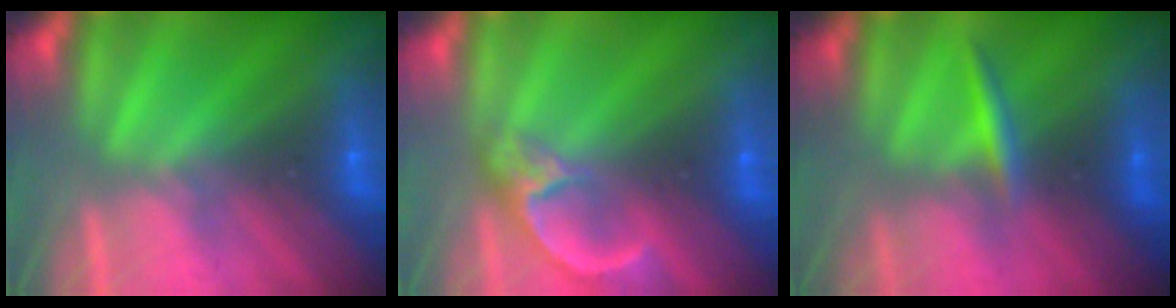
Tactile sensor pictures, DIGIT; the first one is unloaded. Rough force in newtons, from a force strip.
{"total": 4.7}
{"total": 2.4}